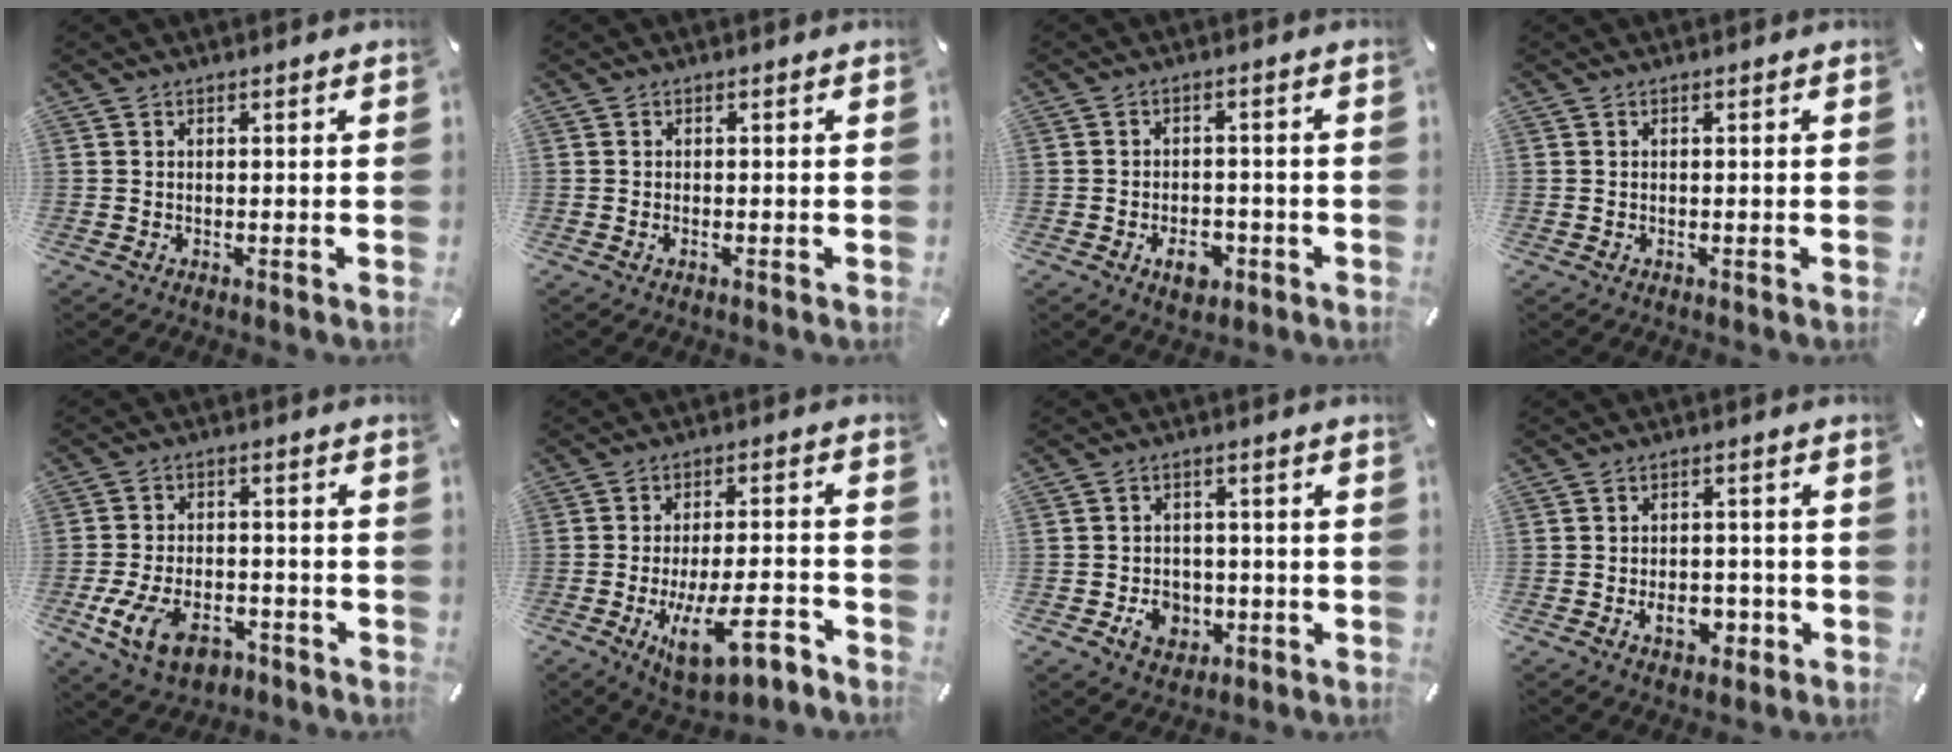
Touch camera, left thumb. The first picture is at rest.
{"total": 0.7, "force": [-0.3, 0.3, 0.6], "torque": [-0.012, -0.003, -0.005]}
{"total": 5.9, "force": [-2.6, 3.9, 3.6], "torque": [-0.060, 0.008, -0.047]}
{"total": 0.0}
{"total": 11.2, "force": [-5.5, 6.5, 7.4], "torque": [-0.149, 0.023, -0.096]}
{"total": 14.9, "force": [-6.4, 5.9, 12.1], "torque": [-0.192, 0.022, -0.096]}
{"total": 6.9, "force": [-1.8, 6.0, 2.8], "torque": [-0.047, 0.009, -0.030]}
{"total": 6.9, "force": [-2.3, 4.7, 4.5], "torque": [-0.058, 0.007, -0.038]}